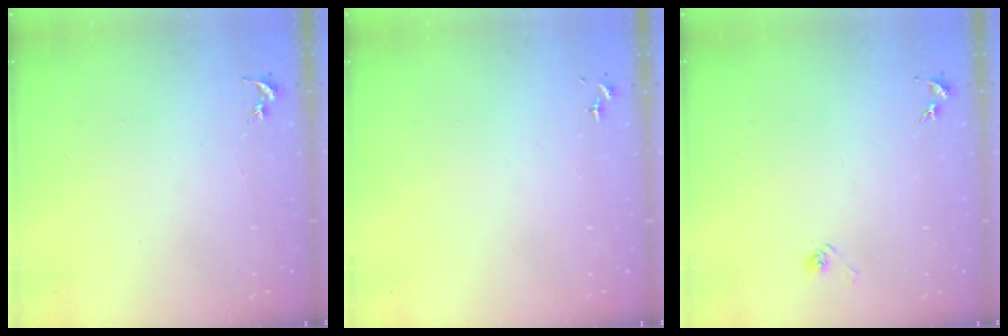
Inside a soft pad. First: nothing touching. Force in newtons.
{"total": 0.0}
{"total": 2.9, "press": 2.5, "slide": 1.5}